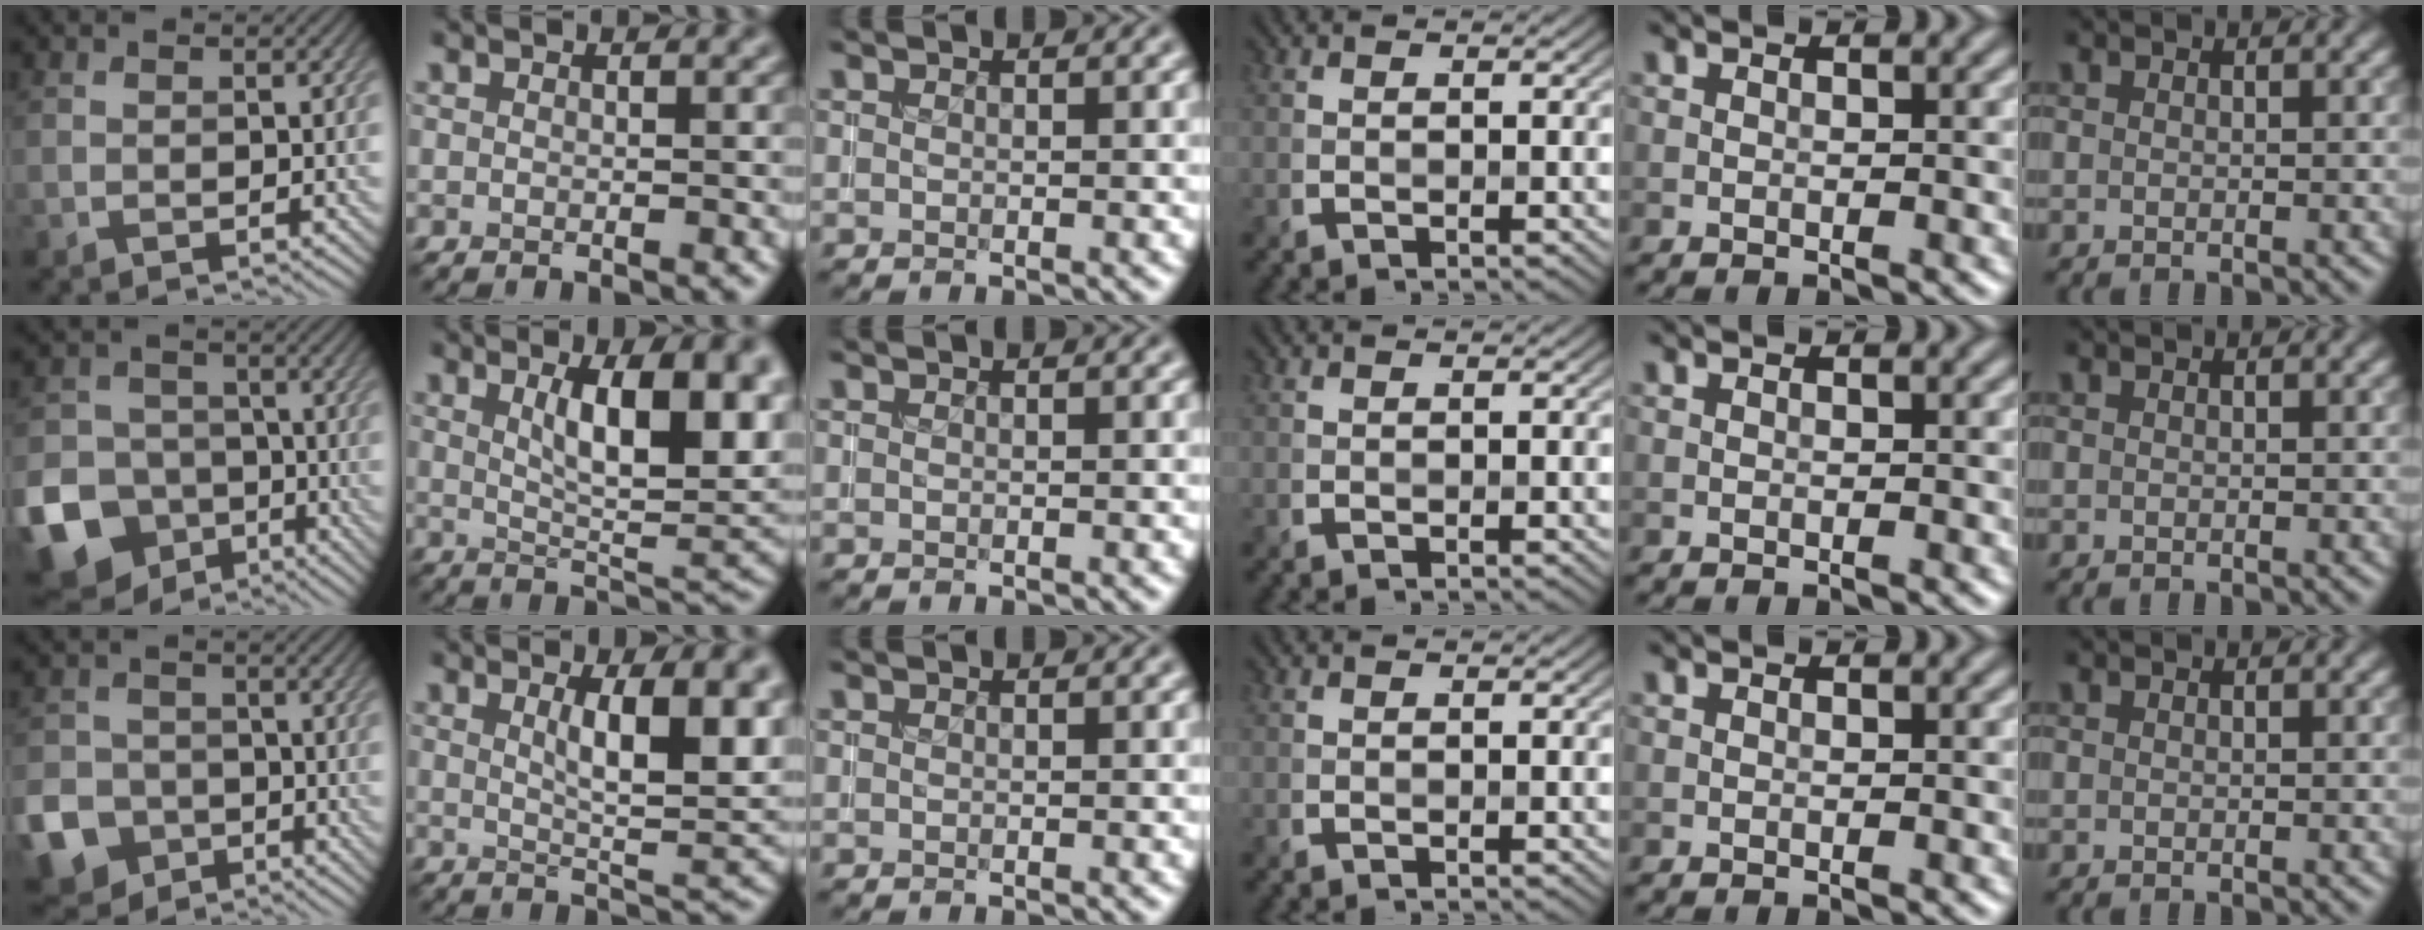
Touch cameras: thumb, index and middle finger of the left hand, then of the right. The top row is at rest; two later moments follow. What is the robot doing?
{"motion": "insert", "object": "coin"}